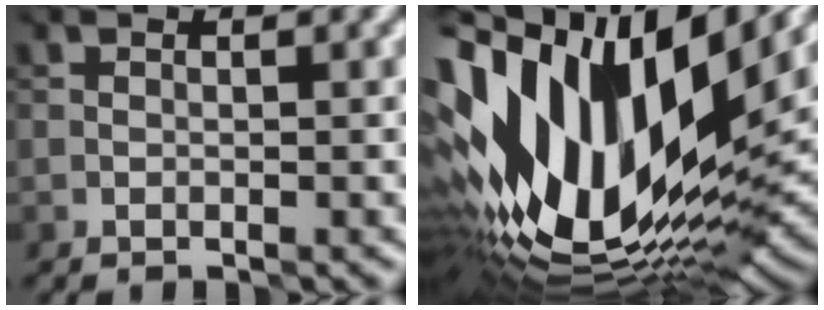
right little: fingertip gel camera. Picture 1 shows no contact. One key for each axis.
{"total": 16.2, "fx": 2.7, "fy": 8.0, "fz": 13.9, "tx": -0.258, "ty": 0.012, "tz": 0.040}